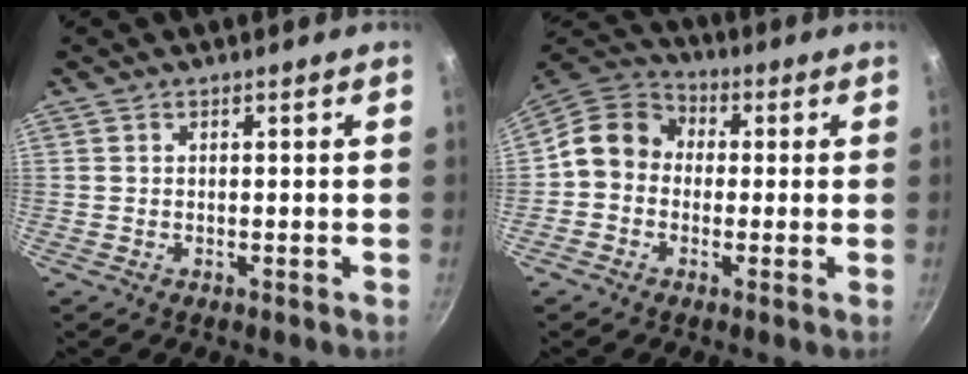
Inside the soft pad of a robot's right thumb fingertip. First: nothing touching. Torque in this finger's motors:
{"motor_torque": [0.50, 1.99, 0.52, -0.85, 0.10]}